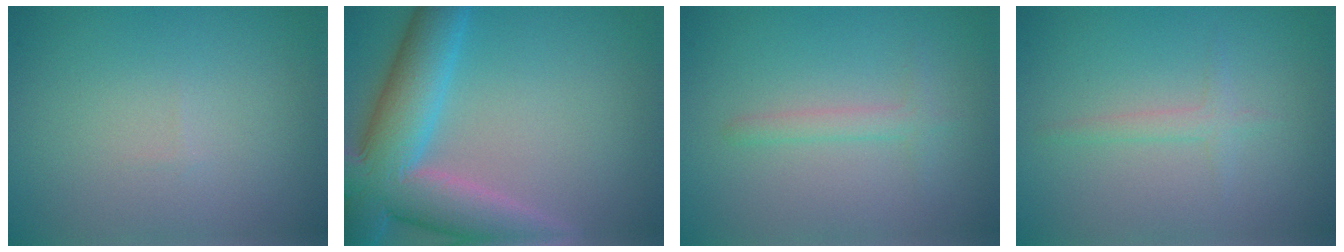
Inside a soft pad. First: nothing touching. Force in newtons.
{"total": 10.6, "press": 10.5, "slide": 0.9}
{"total": 1.4, "press": 1.4, "slide": 0.1}
{"total": 1.2, "press": 1.2, "slide": 0.1}